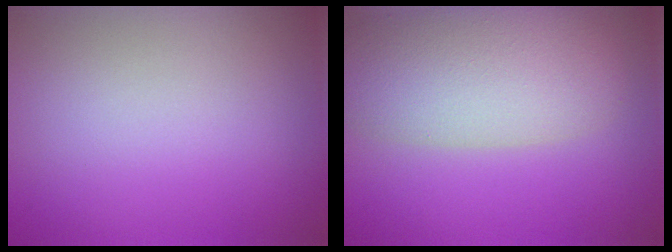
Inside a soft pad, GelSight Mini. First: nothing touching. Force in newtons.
{"total": 7.7, "press": 7.7, "slide": 0.3}